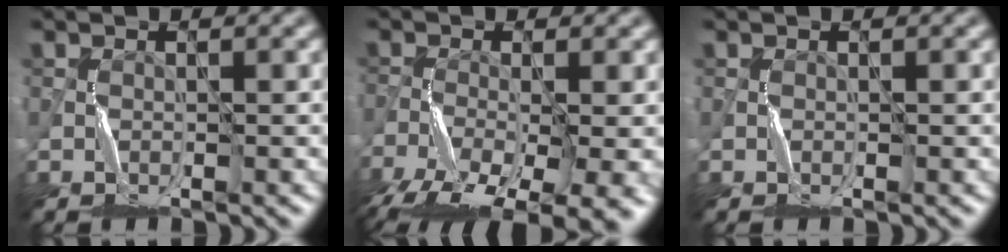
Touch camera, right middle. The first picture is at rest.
{"total": 10.3, "force": [-6.6, 3.6, 7.0], "torque": [-0.136, -0.034, -0.100]}
{"total": 0.0}